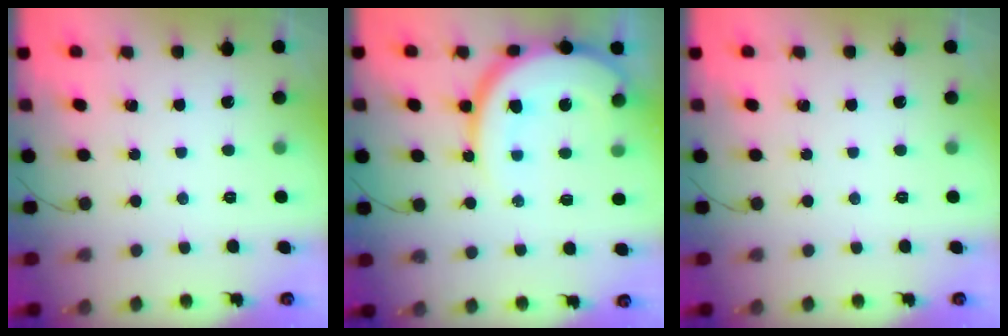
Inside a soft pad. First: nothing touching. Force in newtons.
{"total": 13.6, "press": 13.5, "slide": 1.6}
{"total": 0.0}